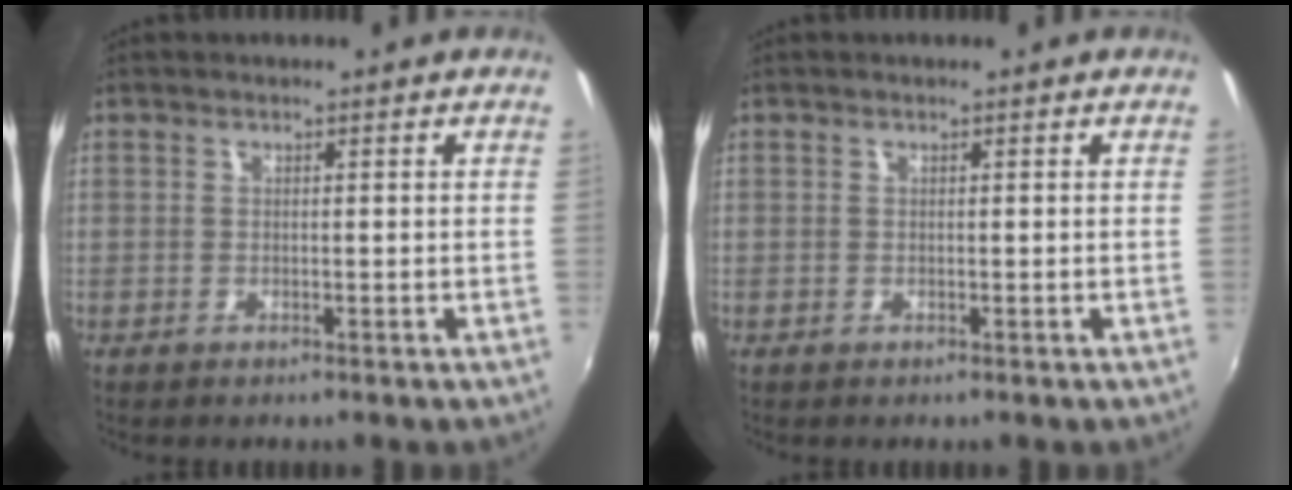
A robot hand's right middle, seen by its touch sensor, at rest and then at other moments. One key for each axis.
{"total": 0.0}